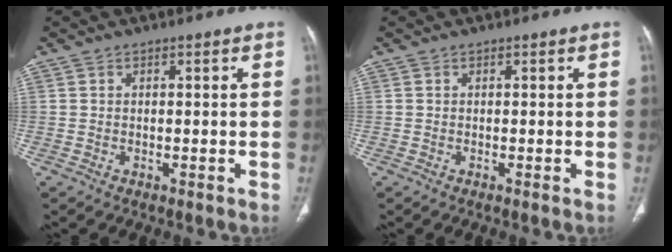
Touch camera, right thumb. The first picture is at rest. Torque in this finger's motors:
{"motor_torque": [-0.09, 0.15, 0.43, -0.13, -0.03]}